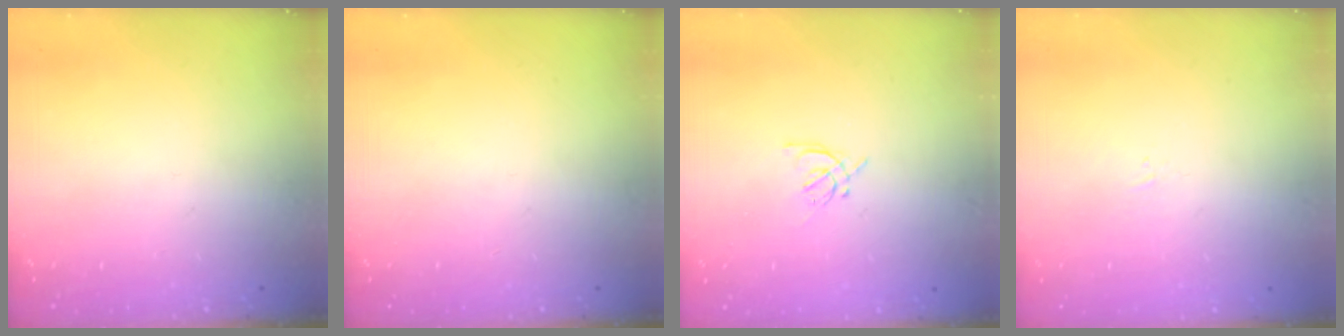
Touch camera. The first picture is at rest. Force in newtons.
{"total": 0.0}
{"total": 2.0, "press": 1.9, "slide": 0.5}
{"total": 1.6, "press": 1.5, "slide": 0.3}